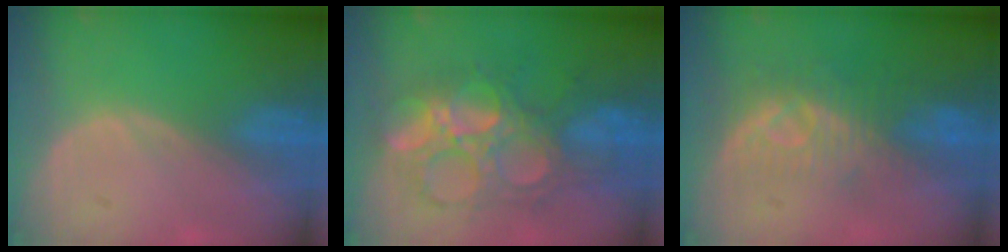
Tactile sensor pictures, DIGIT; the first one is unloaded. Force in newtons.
{"total": 10.0, "press": 10.0, "slide": 0.7}
{"total": 8.1, "press": 7.5, "slide": 3.2}